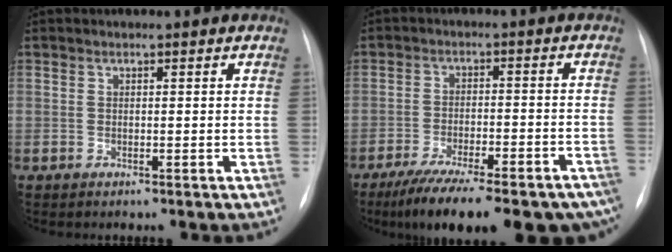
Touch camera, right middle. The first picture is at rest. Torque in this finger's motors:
{"motor_torque": [1.08, -1.06, 0.84, 0.09]}